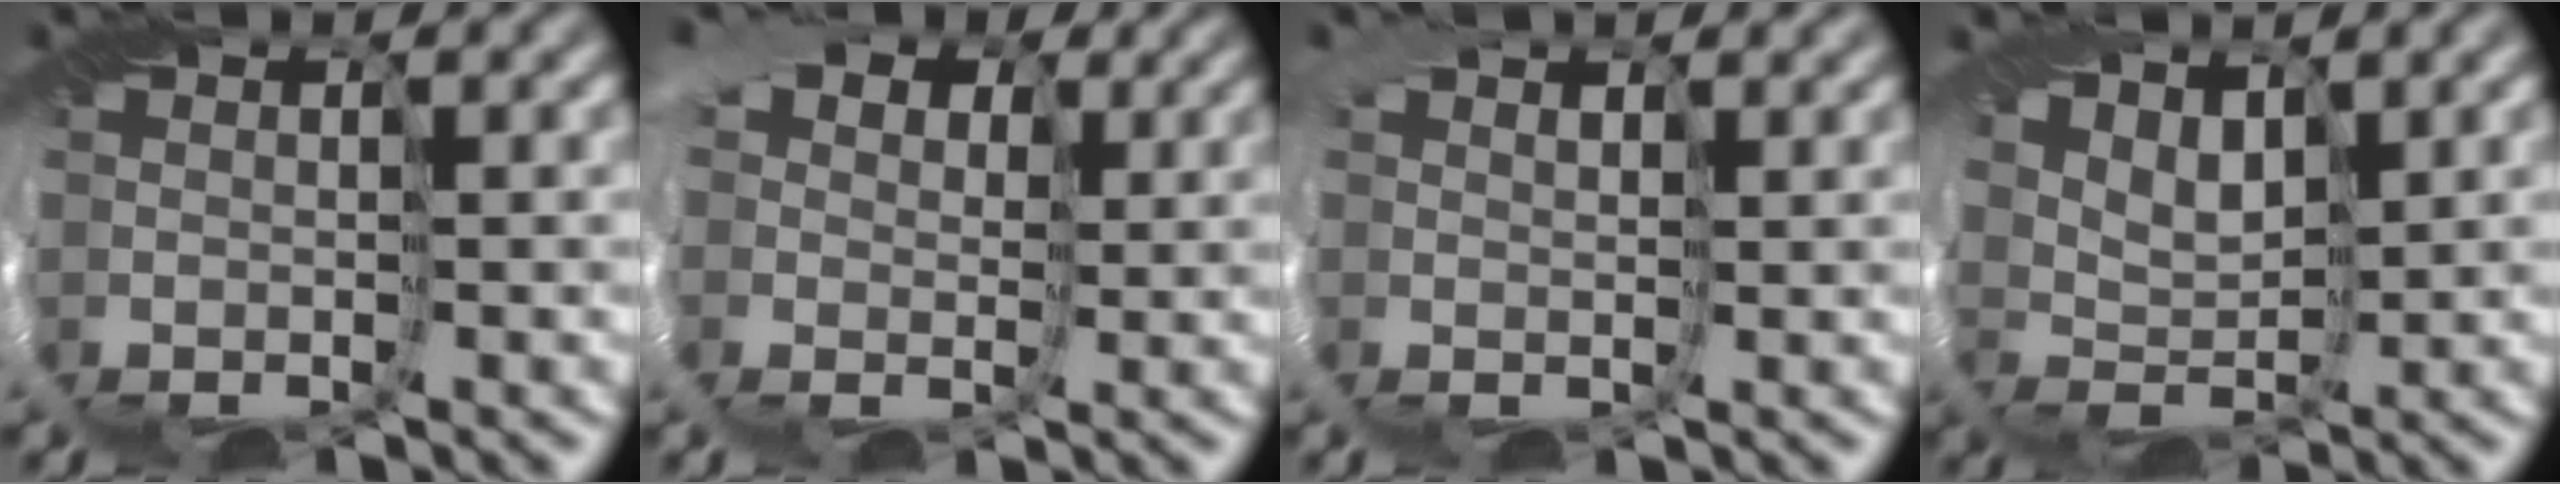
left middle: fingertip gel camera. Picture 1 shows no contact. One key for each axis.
{"total": 10.4, "fx": 4.8, "fy": 7.5, "fz": 5.2, "tx": -0.125, "ty": 0.033, "tz": 0.050}
{"total": 3.0, "fx": 2.7, "fy": 1.1, "fz": 0.3, "tx": -0.022, "ty": 0.011, "tz": 0.038}
{"total": 2.9, "fx": 2.8, "fy": -0.2, "fz": -0.8, "tx": -0.002, "ty": 0.008, "tz": 0.042}